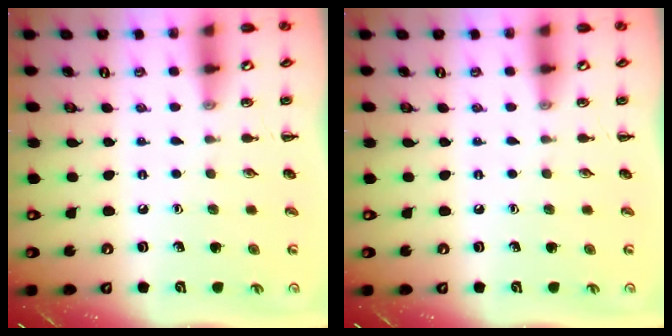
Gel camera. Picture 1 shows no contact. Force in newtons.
{"total": 0.0}